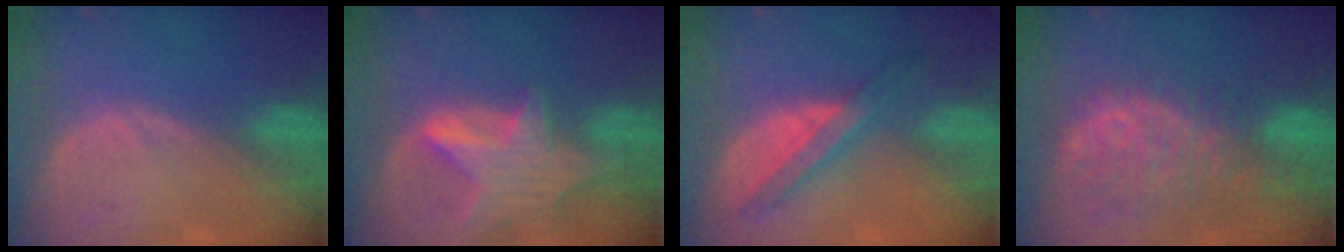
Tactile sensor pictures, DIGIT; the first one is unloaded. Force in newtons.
{"total": 8.5, "press": 7.5, "slide": 3.9}
{"total": 5.9, "press": 5.8, "slide": 0.5}
{"total": 11.4, "press": 9.7, "slide": 5.9}